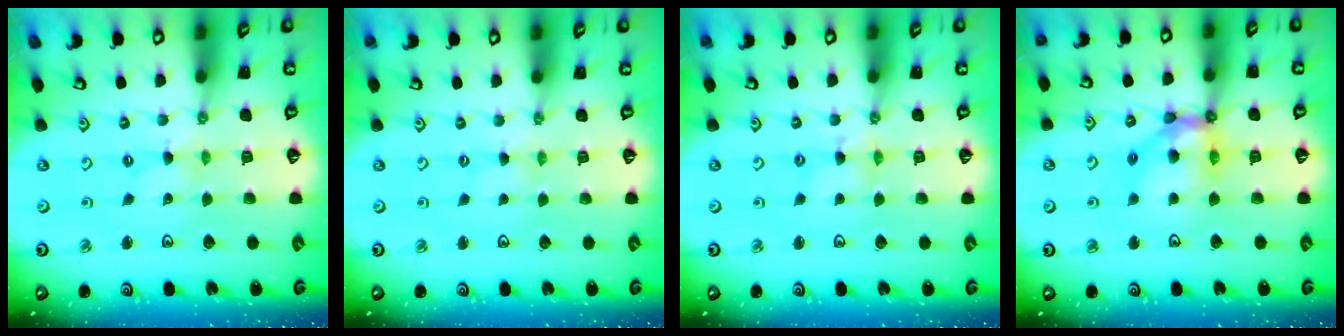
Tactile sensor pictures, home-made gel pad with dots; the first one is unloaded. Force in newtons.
{"total": 0.8, "press": 0.8, "slide": 0.1}
{"total": 2.8, "press": 2.8, "slide": 0.3}
{"total": 12.6, "press": 12.5, "slide": 1.5}